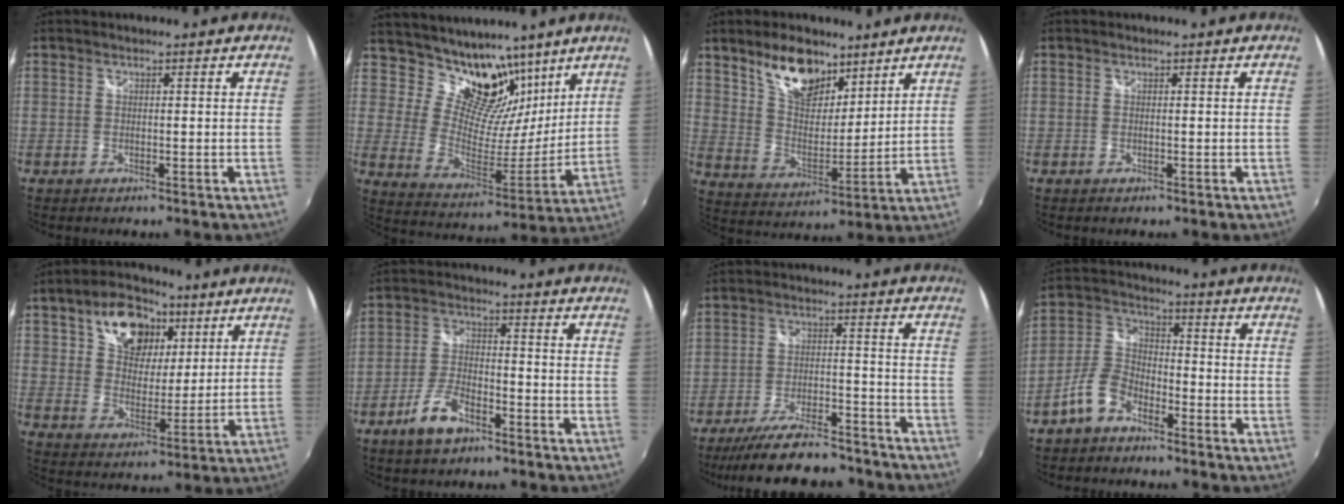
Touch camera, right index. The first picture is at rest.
{"total": 2.0, "force": [1.6, 1.3, 0.2], "torque": [0.005, 0.002, 0.027]}
{"total": 12.4, "force": [8.5, 6.1, 6.7], "torque": [-0.115, 0.005, 0.158]}
{"total": 0.0}
{"total": 14.9, "force": [7.4, 9.5, 8.7], "torque": [-0.161, 0.031, 0.128]}
{"total": 7.4, "force": [-4.9, 3.1, 4.6], "torque": [-0.102, 0.002, -0.090]}
{"total": 18.2, "force": [-16.0, 5.0, 7.1], "torque": [-0.143, 0.003, -0.224]}
{"total": 7.8, "force": [-5.3, 4.3, 3.7], "torque": [-0.086, 0.018, -0.109]}